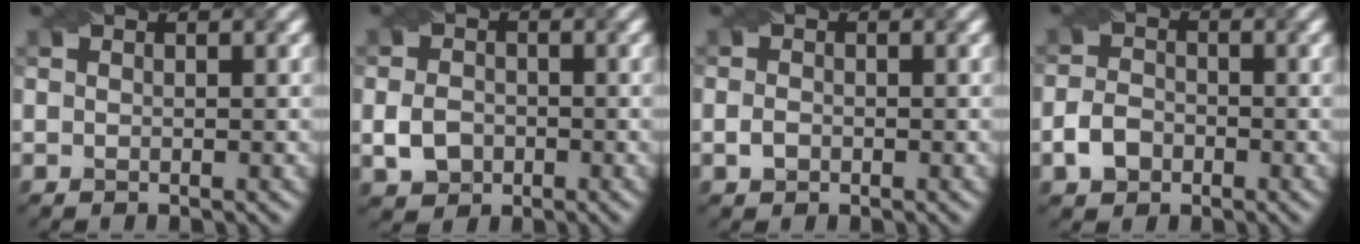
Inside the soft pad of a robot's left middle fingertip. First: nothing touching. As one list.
[{"total": 2.9, "force": [-0.7, 2.4, 1.4], "torque": [-0.030, -0.002, -0.015]}, {"total": 1.1, "force": [-0.4, 0.9, 0.5], "torque": [-0.011, -0.002, -0.010]}, {"total": 2.8, "force": [-1.3, 2.1, 1.2], "torque": [-0.025, 0.001, -0.028]}]